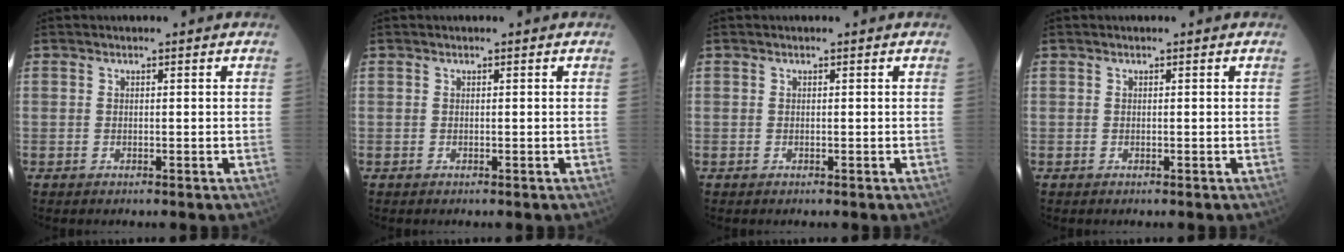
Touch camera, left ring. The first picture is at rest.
{"total": 0.0}
{"total": 0.0}
{"total": 0.0}